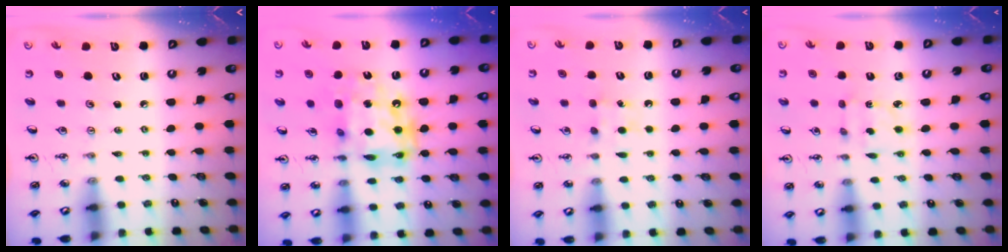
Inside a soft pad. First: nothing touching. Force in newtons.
{"total": 15.9, "press": 15.9, "slide": 1.5}
{"total": 5.2, "press": 5.1, "slide": 0.6}
{"total": 2.3, "press": 2.3, "slide": 0.2}